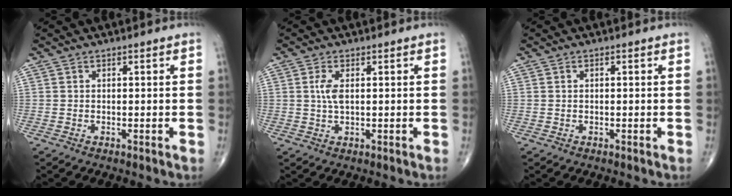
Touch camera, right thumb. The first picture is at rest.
{"total": 3.1, "force": [0.6, 1.2, 2.8], "torque": [-0.065, 0.001, 0.013]}
{"total": 0.5, "force": [0.1, 0.2, 0.5], "torque": [-0.012, 0.001, 0.002]}